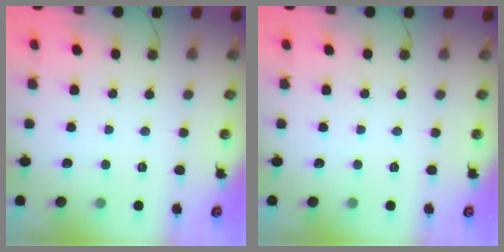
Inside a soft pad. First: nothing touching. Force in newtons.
{"total": 0.0}